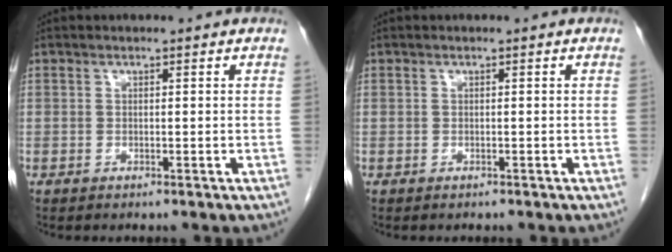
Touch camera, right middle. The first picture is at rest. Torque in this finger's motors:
{"motor_torque": [-0.26, 0.11, 0.10, 0.01]}